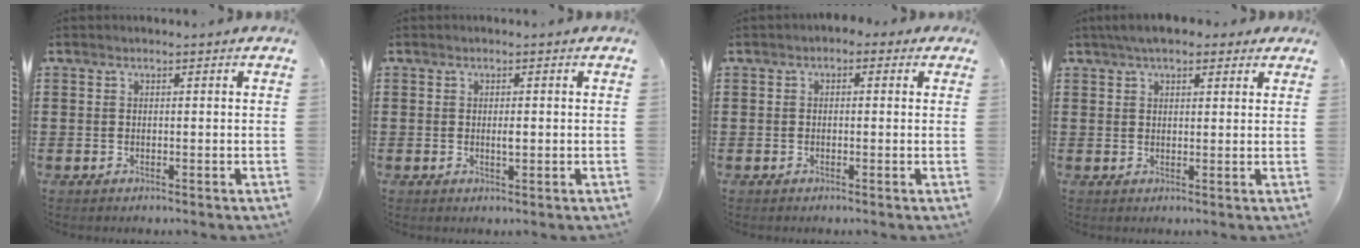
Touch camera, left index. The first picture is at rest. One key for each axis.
{"total": 1.3, "fx": 0.0, "fy": 0.4, "fz": 1.3, "tx": -0.025, "ty": 0.000, "tz": -0.001}
{"total": 1.1, "fx": -0.5, "fy": 0.8, "fz": 0.6, "tx": -0.015, "ty": 0.004, "tz": -0.013}
{"total": 4.2, "fx": 3.2, "fy": 1.7, "fz": 2.2, "tx": -0.052, "ty": 0.008, "tz": 0.059}